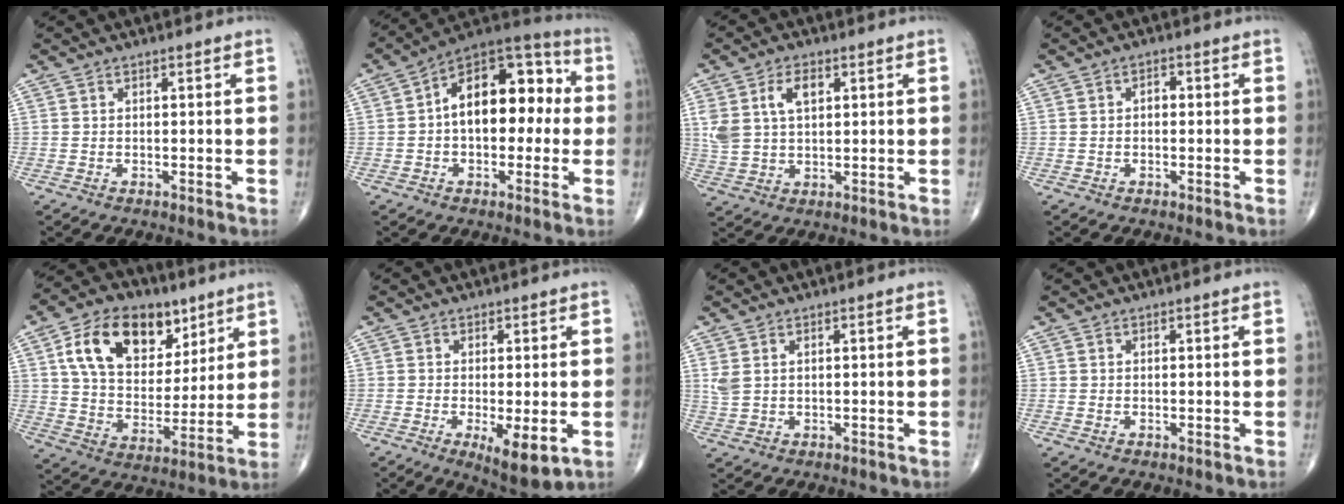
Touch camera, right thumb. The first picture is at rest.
{"total": 17.1, "force": [1.0, 10.1, 13.8], "torque": [-0.174, 0.050, 0.004]}
{"total": 8.6, "force": [2.9, 5.0, 6.3], "torque": [-0.124, 0.002, 0.060]}
{"total": 1.7, "force": [0.0, 1.1, 1.3], "torque": [-0.017, 0.011, -0.002]}
{"total": 18.8, "force": [8.6, 12.2, 11.5], "torque": [-0.159, -0.023, 0.152]}
{"total": 7.5, "force": [-2.1, 2.4, 6.8], "torque": [-0.104, -0.022, -0.029]}
{"total": 2.6, "force": [1.1, 1.4, 1.9], "torque": [-0.049, 0.008, 0.032]}
{"total": 0.0}